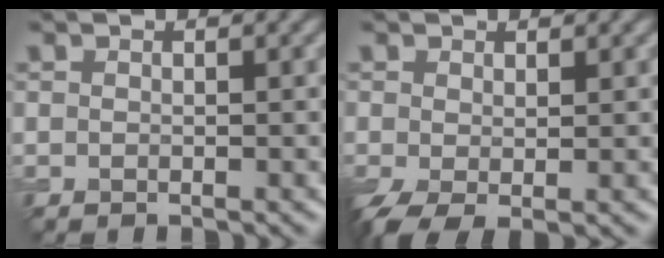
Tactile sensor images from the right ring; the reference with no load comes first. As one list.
[{"total": 3.0, "force": [-0.7, 1.4, 2.6], "torque": [-0.063, -0.010, -0.013]}]